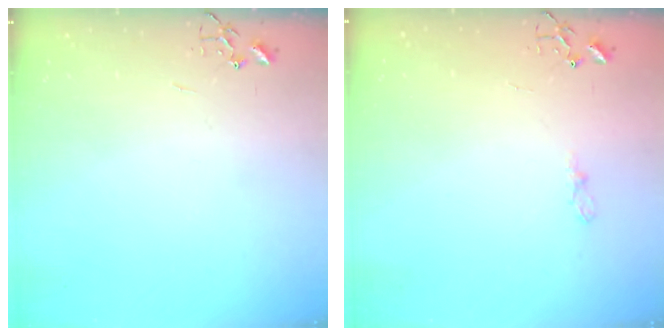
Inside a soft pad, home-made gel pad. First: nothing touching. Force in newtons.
{"total": 5.0, "press": 4.9, "slide": 0.6}